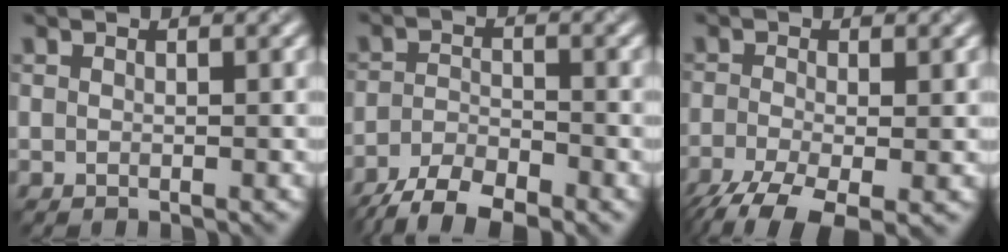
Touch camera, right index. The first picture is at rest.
{"total": 6.1, "force": [-4.8, 1.7, 3.3], "torque": [-0.058, -0.009, -0.091]}
{"total": 6.2, "force": [-3.8, 2.1, 4.5], "torque": [-0.097, -0.020, -0.072]}